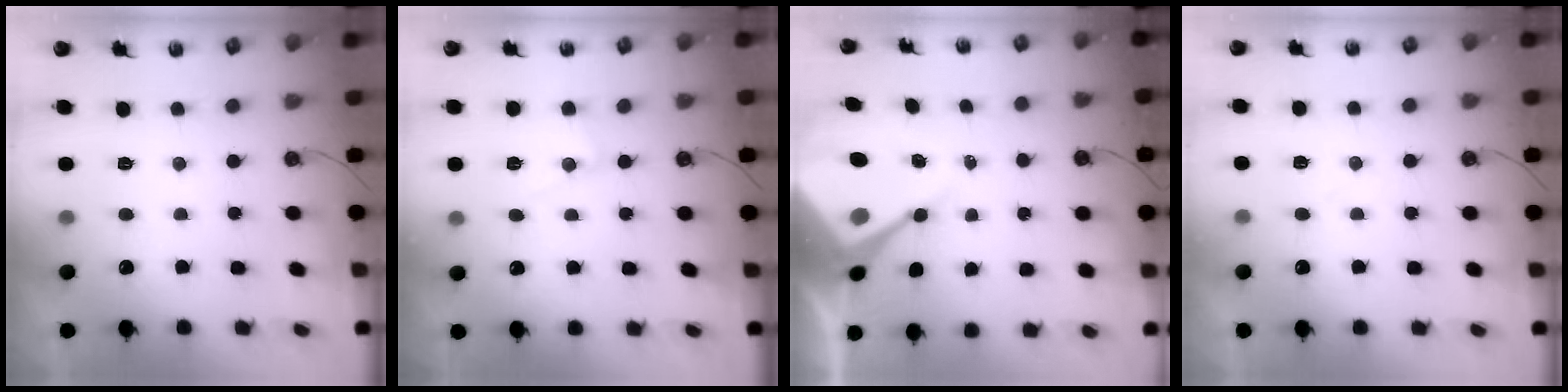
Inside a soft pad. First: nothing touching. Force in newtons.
{"total": 7.4, "press": 7.4, "slide": 0.5}
{"total": 11.5, "press": 11.4, "slide": 1.0}
{"total": 3.5, "press": 3.5, "slide": 0.6}